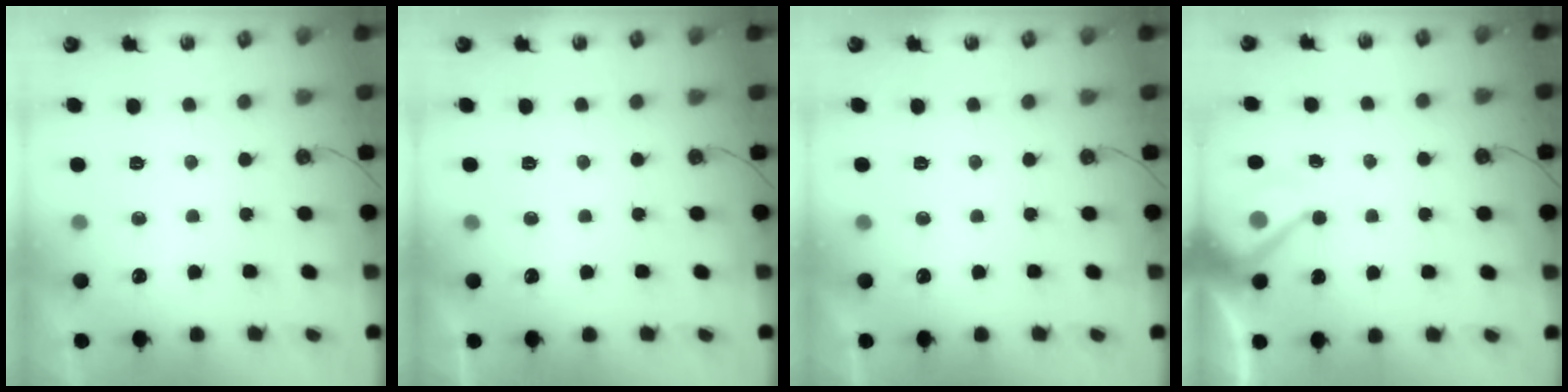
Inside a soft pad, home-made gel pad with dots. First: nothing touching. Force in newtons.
{"total": 0.0}
{"total": 0.0}
{"total": 7.3, "press": 7.2, "slide": 1.0}